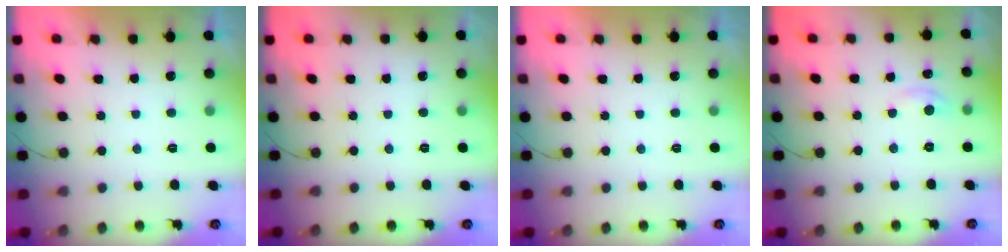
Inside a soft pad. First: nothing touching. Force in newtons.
{"total": 0.0}
{"total": 0.0}
{"total": 3.3, "press": 3.3, "slide": 0.4}